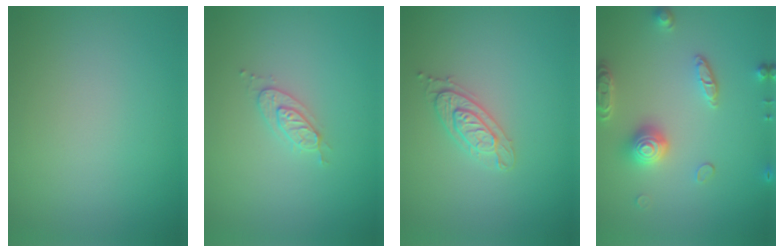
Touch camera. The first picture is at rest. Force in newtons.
{"total": 2.0, "press": 2.0, "slide": 0.4}
{"total": 2.2, "press": 2.1, "slide": 0.5}
{"total": 4.1, "press": 3.5, "slide": 2.1}